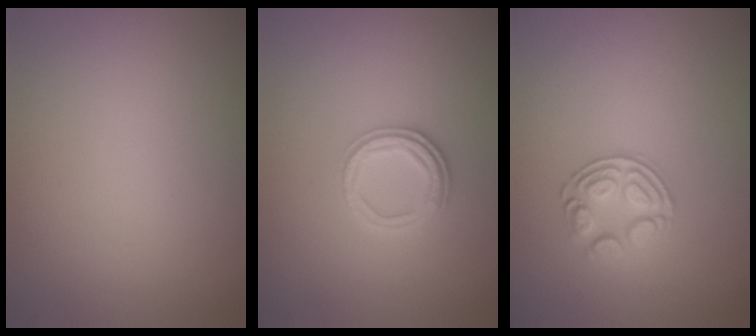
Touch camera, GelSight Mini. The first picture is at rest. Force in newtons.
{"total": 2.5, "press": 2.4, "slide": 0.8}
{"total": 2.9, "press": 2.5, "slide": 1.4}